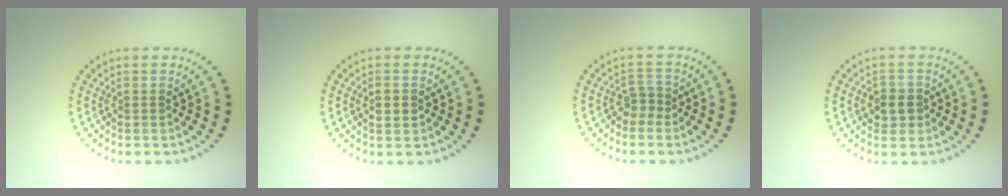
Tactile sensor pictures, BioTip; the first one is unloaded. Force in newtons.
{"total": 0.8, "press": 0.8, "slide": 0.2}
{"total": 1.4, "press": 1.1, "slide": 0.9}
{"total": 2.0, "press": 1.9, "slide": 0.7}